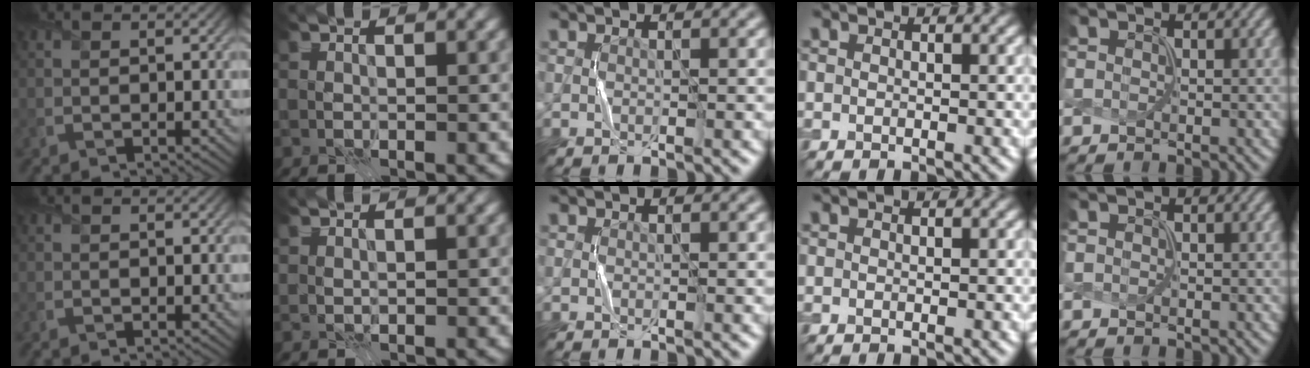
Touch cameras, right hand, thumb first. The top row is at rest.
{"index": {"total": 0.7, "force": [0.5, -0.4, -0.2], "torque": [0.000, 0.000, 0.010]}}